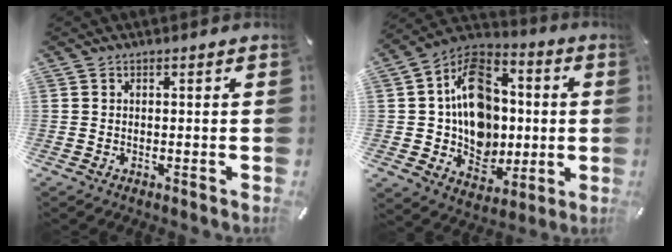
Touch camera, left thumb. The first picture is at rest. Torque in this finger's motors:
{"motor_torque": [0.30, 1.76, 1.33, 0.61, 0.27]}